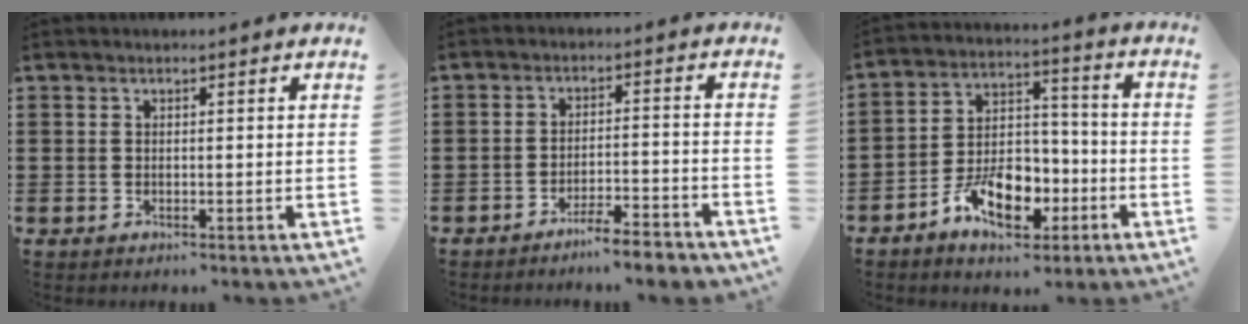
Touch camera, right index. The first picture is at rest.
{"total": 4.5, "force": [-4.2, -0.1, 1.6], "torque": [-0.026, -0.002, -0.082]}
{"total": 10.7, "force": [-5.0, 6.5, 6.8], "torque": [-0.125, 0.016, -0.085]}